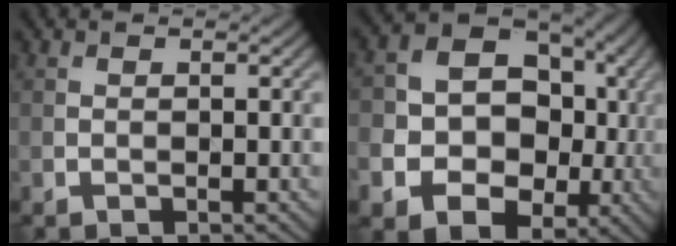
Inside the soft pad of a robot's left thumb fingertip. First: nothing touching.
{"total": 16.9, "force": [-3.2, 14.4, 8.3], "torque": [-0.180, -0.022, -0.056]}